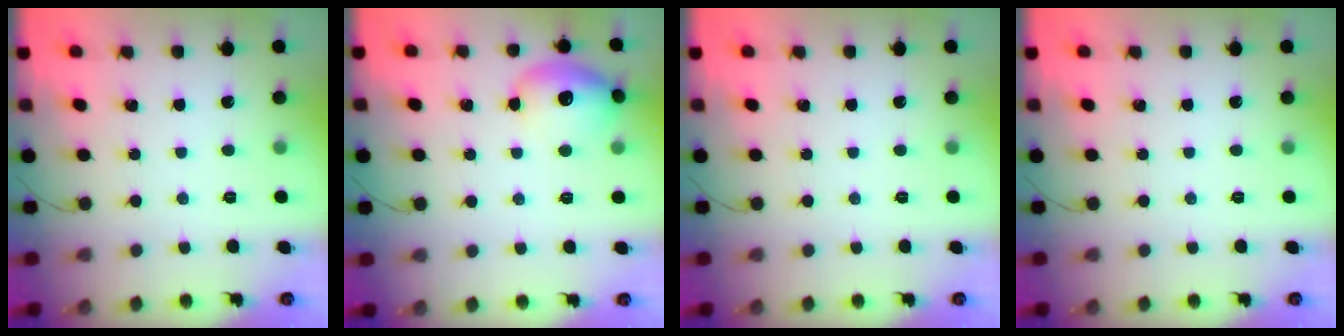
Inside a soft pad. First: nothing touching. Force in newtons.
{"total": 13.4, "press": 12.5, "slide": 5.0}
{"total": 0.0}
{"total": 0.0}